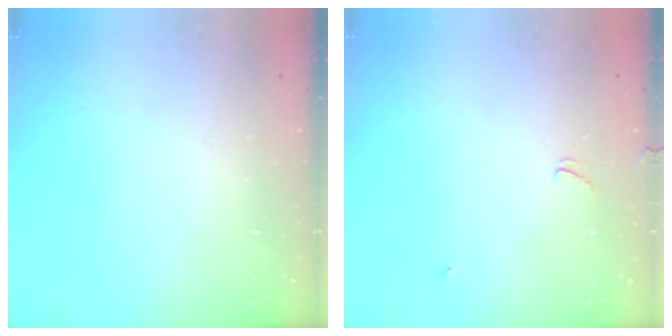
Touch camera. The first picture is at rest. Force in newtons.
{"total": 2.1, "press": 2.0, "slide": 0.4}